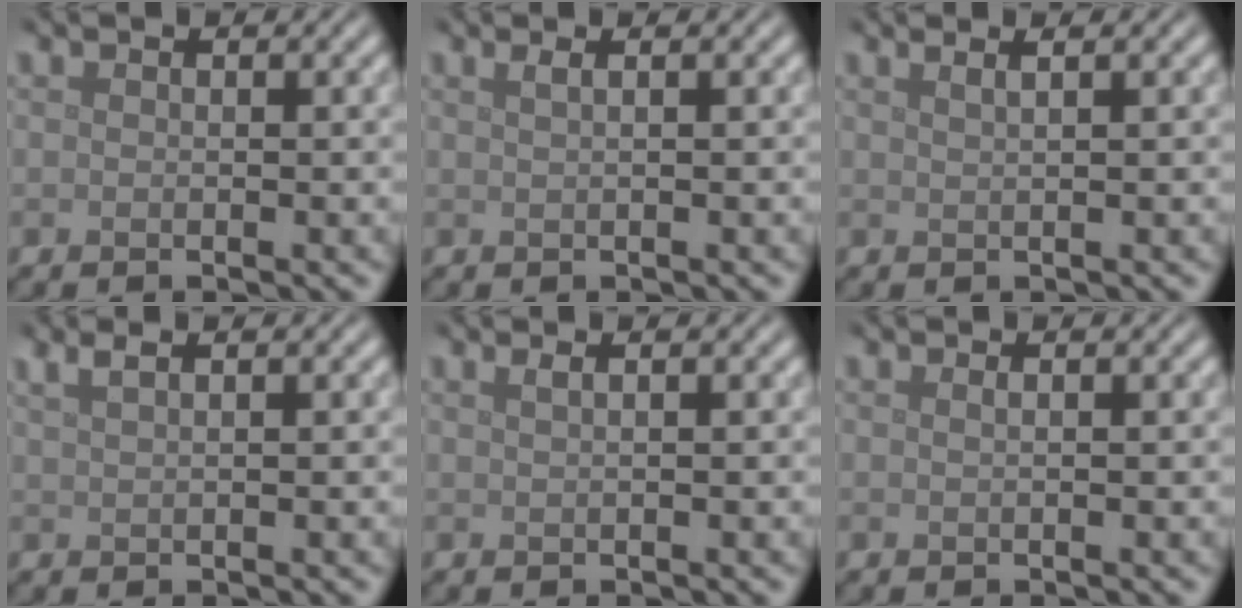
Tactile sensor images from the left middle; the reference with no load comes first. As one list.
[{"total": 2.1, "force": [1.0, 1.1, 1.5], "torque": [-0.007, 0.003, -0.006]}, {"total": 2.7, "force": [1.6, 1.3, 1.7], "torque": [0.001, 0.011, -0.007]}, {"total": 1.9, "force": [1.3, 0.7, 1.3], "torque": [-0.016, 0.003, 0.016]}, {"total": 1.6, "force": [0.8, 0.8, 1.1], "torque": [-0.006, -0.003, 0.000]}, {"total": 0.6, "force": [0.2, 0.3, 0.5], "torque": [-0.005, 0.002, 0.000]}]